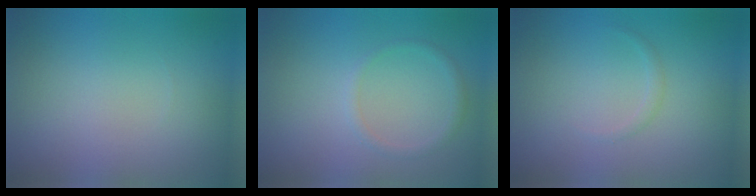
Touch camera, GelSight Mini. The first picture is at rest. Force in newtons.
{"total": 1.1, "press": 1.1, "slide": 0.0}
{"total": 0.6, "press": 0.6, "slide": 0.1}